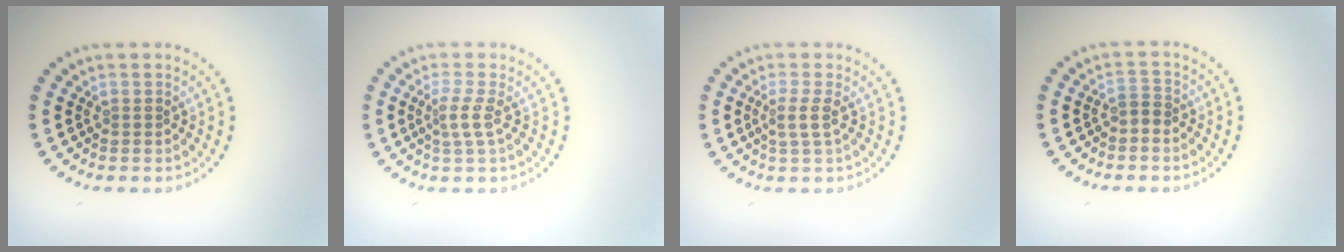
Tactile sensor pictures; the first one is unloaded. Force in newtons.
{"total": 1.9, "press": 1.4, "slide": 1.3}
{"total": 1.8, "press": 1.4, "slide": 1.1}
{"total": 1.2, "press": 0.9, "slide": 0.8}